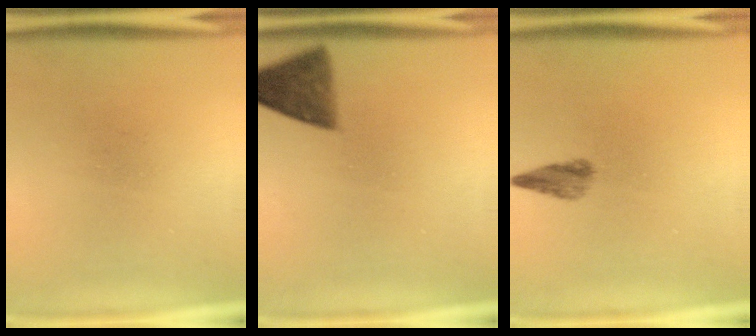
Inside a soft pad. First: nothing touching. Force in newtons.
{"total": 7.2}
{"total": 2.2}